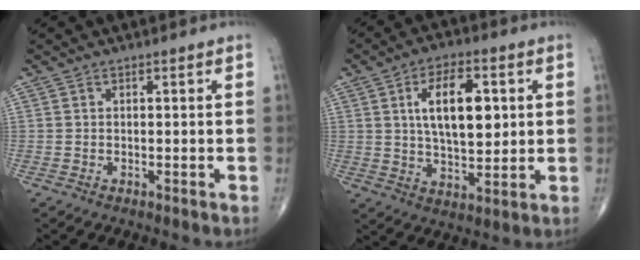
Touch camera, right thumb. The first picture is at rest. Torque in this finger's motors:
{"motor_torque": [0.49, 2.19, 0.59, -0.35, 0.07]}